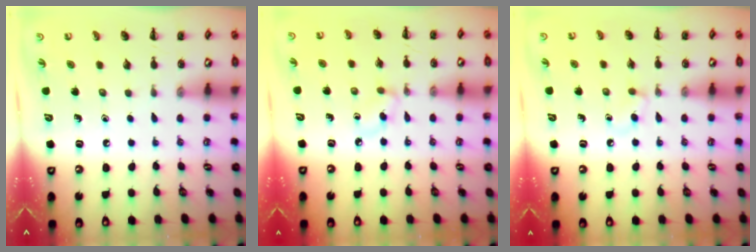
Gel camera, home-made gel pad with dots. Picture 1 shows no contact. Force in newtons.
{"total": 3.5, "press": 3.4, "slide": 1.0}
{"total": 3.3, "press": 2.9, "slide": 1.6}